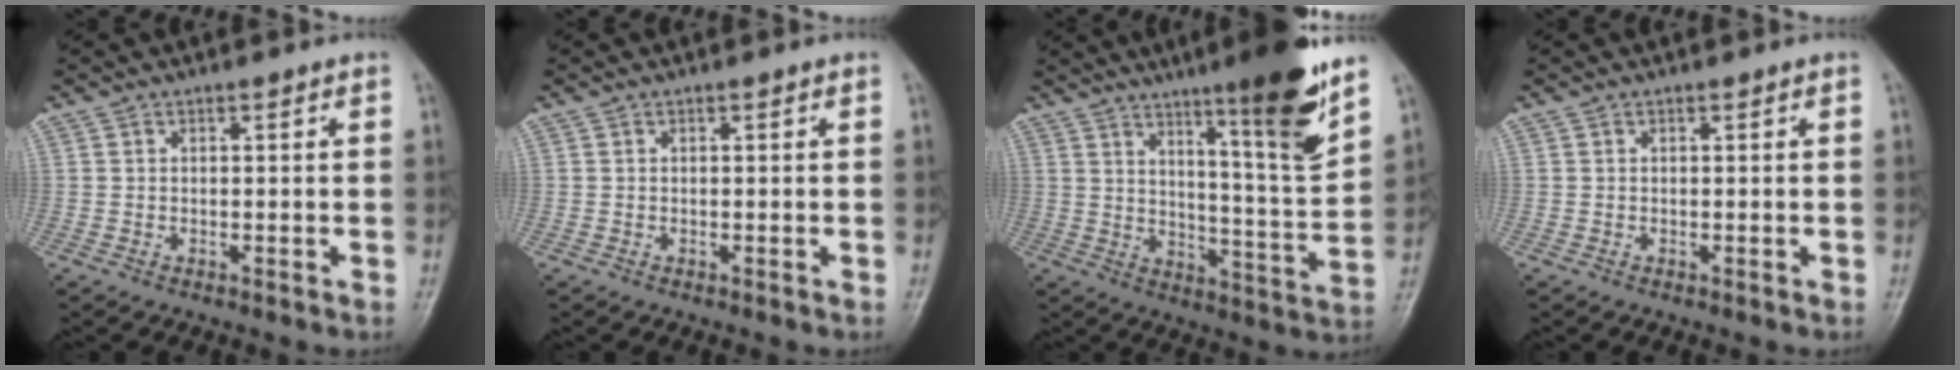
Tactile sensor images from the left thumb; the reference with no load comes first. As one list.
[{"total": 0.0}, {"total": 15.6, "force": [9.9, 1.1, 12.0], "torque": [-0.164, -0.066, 0.152]}, {"total": 0.0}]